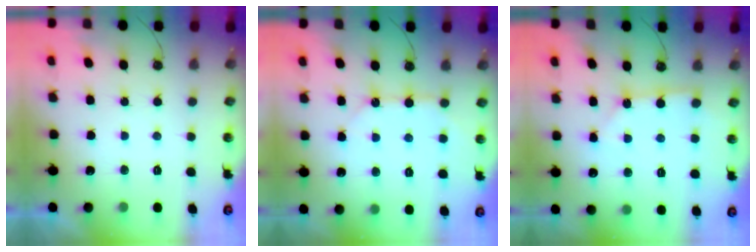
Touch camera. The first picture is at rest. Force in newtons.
{"total": 8.9, "press": 8.9, "slide": 0.8}
{"total": 2.4, "press": 2.4, "slide": 0.3}